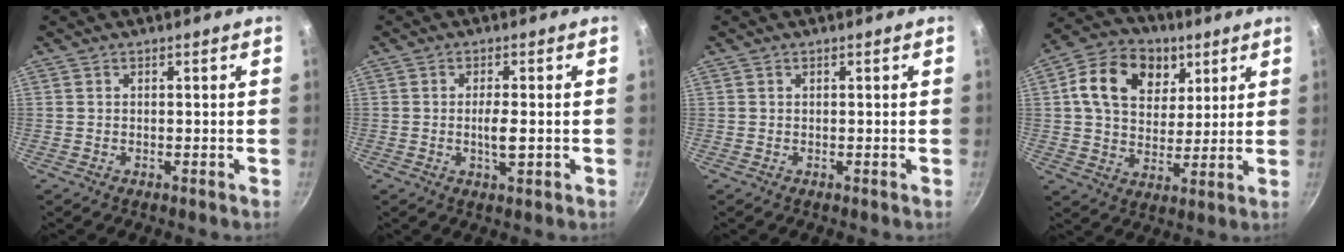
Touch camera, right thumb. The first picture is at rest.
{"total": 3.8, "force": [-0.5, 1.0, 3.6], "torque": [-0.068, -0.001, -0.011]}
{"total": 0.0}
{"total": 15.5, "force": [5.7, 11.5, 8.7], "torque": [-0.125, -0.008, 0.086]}